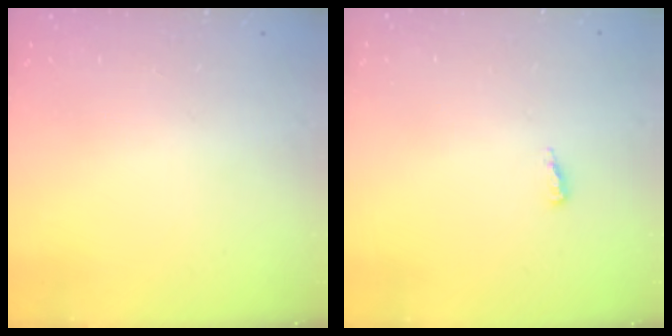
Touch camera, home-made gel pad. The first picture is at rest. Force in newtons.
{"total": 7.7, "press": 4.9, "slide": 5.9}